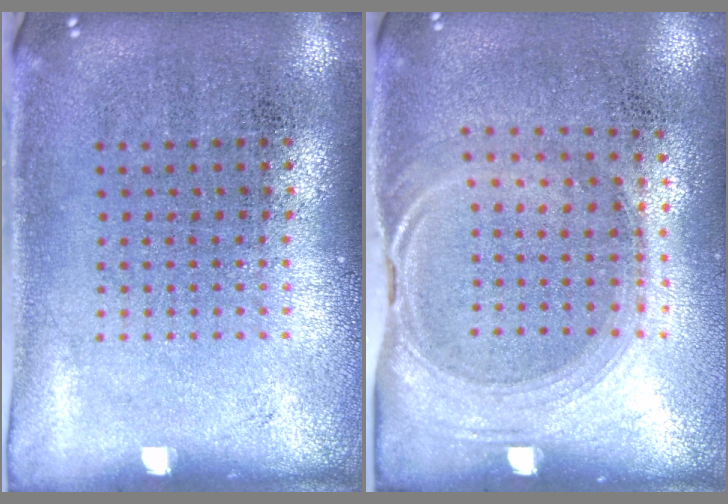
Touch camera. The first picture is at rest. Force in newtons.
{"total": 1.5, "press": 1.3, "slide": 0.7}